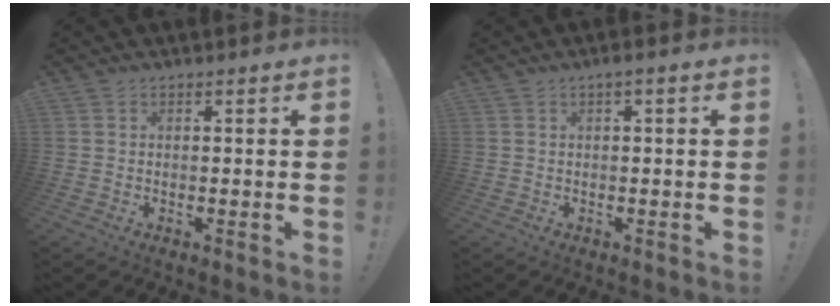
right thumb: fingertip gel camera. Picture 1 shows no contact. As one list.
[{"total": 1.8, "force": [-0.2, 0.1, 1.8], "torque": [-0.029, 0.002, -0.006]}]